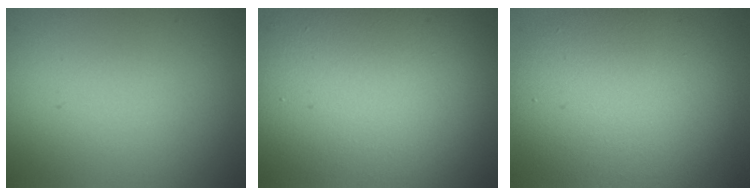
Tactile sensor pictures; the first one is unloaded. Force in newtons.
{"total": 14.8, "press": 14.8, "slide": 1.1}
{"total": 8.3, "press": 8.2, "slide": 0.5}